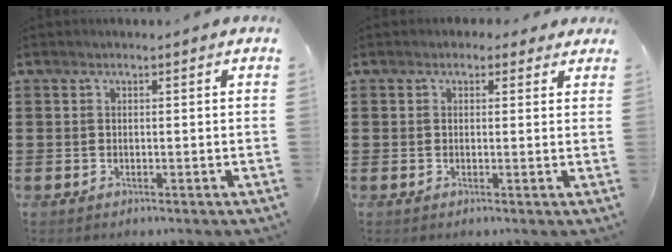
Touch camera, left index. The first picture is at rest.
{"total": 1.4, "force": [0.7, 1.1, 0.5], "torque": [-0.006, 0.005, 0.010]}